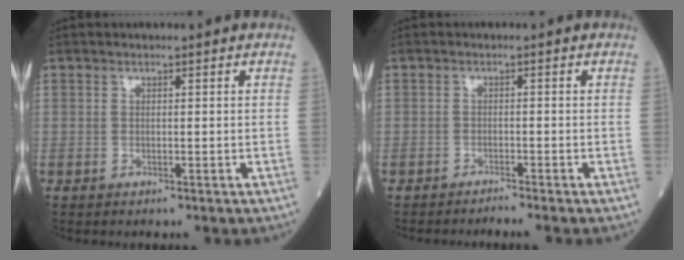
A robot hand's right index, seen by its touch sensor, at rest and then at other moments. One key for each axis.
{"total": 1.5, "fx": -1.2, "fy": -0.8, "fz": 0.0, "tx": -0.001, "ty": -0.001, "tz": -0.025}